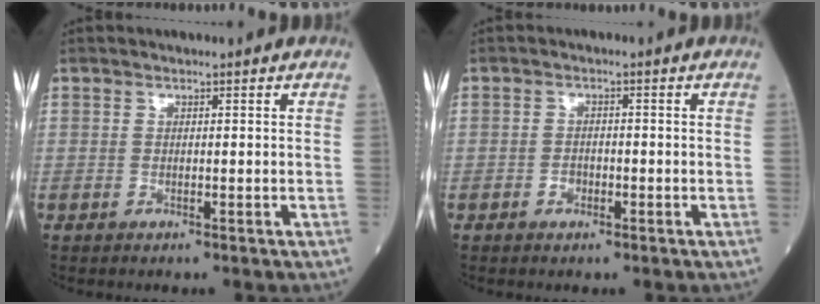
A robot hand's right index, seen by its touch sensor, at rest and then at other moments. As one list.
[{"total": 1.8, "force": [-0.8, 1.2, 1.0], "torque": [-0.015, 0.005, -0.012]}]